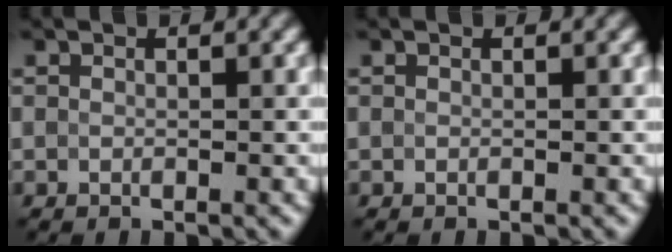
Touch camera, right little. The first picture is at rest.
{"total": 0.0}